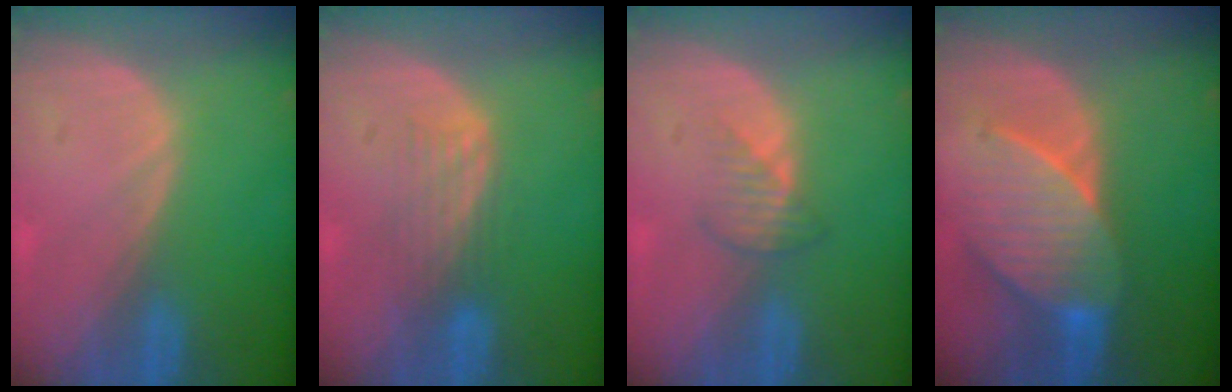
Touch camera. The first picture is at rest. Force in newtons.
{"total": 4.2, "press": 3.5, "slide": 2.4}
{"total": 2.5, "press": 2.5, "slide": 0.3}
{"total": 8.1, "press": 8.0, "slide": 0.9}